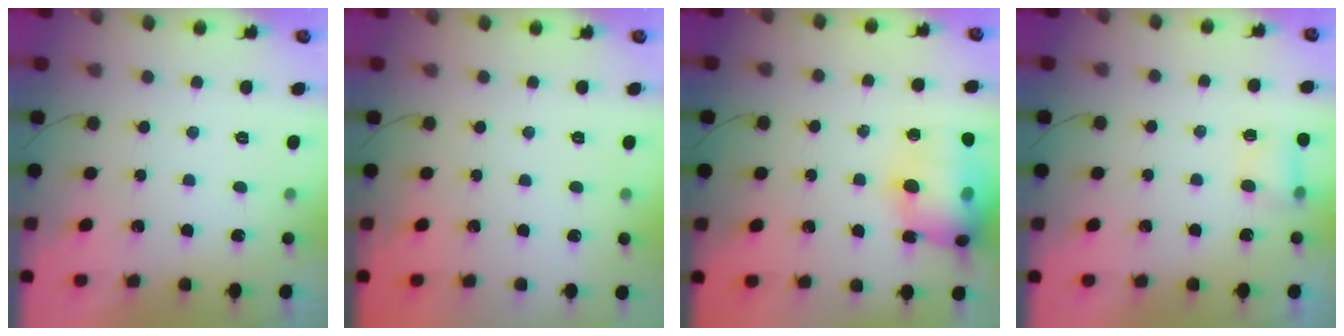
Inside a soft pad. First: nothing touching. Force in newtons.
{"total": 0.0}
{"total": 17.6, "press": 17.4, "slide": 2.8}
{"total": 4.5, "press": 4.2, "slide": 1.6}